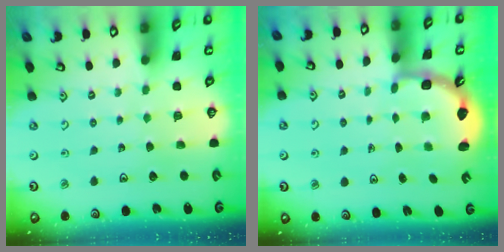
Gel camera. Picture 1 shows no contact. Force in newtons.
{"total": 3.2, "press": 2.2, "slide": 2.4}